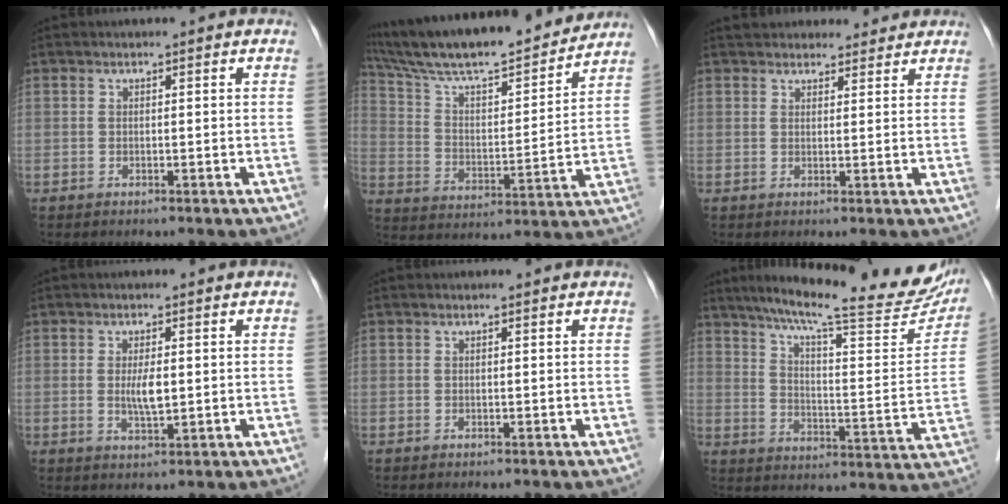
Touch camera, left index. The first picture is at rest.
{"total": 20.4, "force": [18.3, 2.0, 8.9], "torque": [-0.157, 0.007, 0.295]}
{"total": 8.6, "force": [8.0, 2.8, 1.7], "torque": [0.000, 0.026, 0.098]}
{"total": 3.4, "force": [0.1, 0.8, 3.3], "torque": [-0.062, -0.005, 0.004]}
{"total": 0.0}
{"total": 26.1, "force": [21.7, 3.2, 14.0], "torque": [-0.208, -0.031, 0.280]}